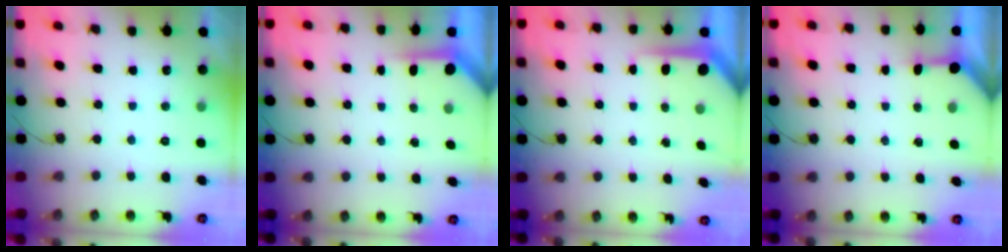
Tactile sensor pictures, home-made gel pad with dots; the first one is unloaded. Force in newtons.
{"total": 3.8, "press": 3.8, "slide": 0.3}
{"total": 6.0, "press": 5.9, "slide": 0.4}
{"total": 2.8, "press": 2.8, "slide": 0.2}